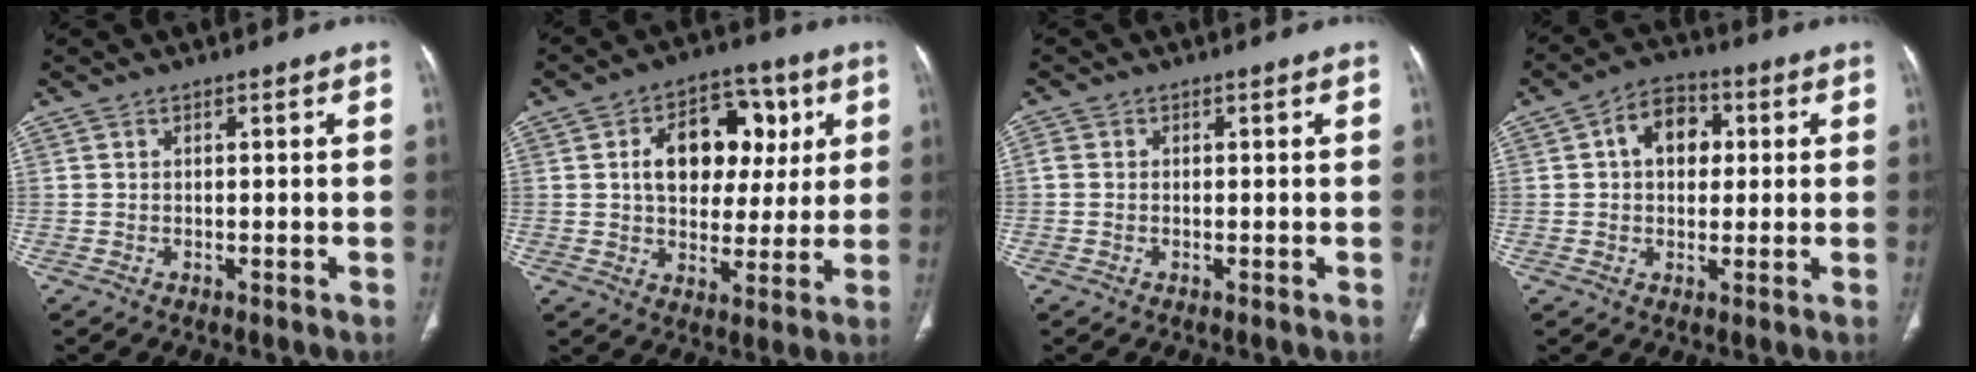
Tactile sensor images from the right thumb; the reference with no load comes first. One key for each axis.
{"total": 15.3, "fx": 3.8, "fy": 10.5, "fz": 10.4, "tx": -0.106, "ty": 0.007, "tz": 0.057}
{"total": 1.2, "fx": -0.1, "fy": 1.0, "fz": 0.7, "tx": -0.012, "ty": 0.001, "tz": -0.002}
{"total": 8.7, "fx": 1.8, "fy": 6.3, "fz": 5.7, "tx": -0.058, "ty": 0.012, "tz": 0.020}